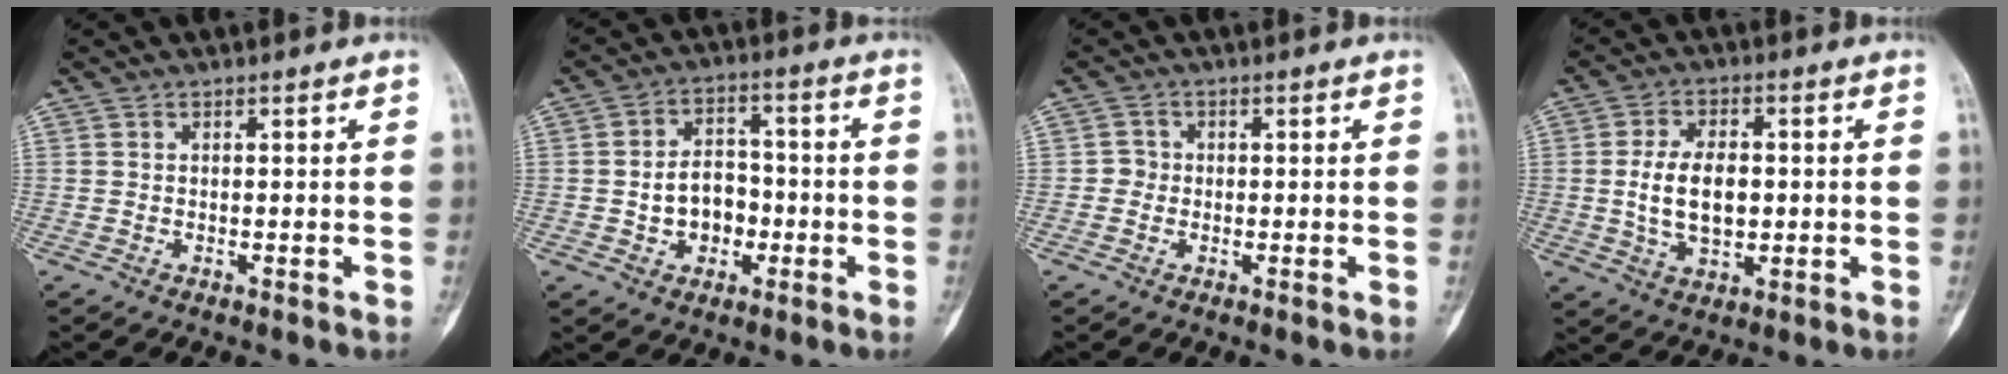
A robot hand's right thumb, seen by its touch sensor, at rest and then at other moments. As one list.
[{"total": 8.1, "force": [-1.6, 6.2, 4.9], "torque": [-0.042, 0.026, -0.029]}, {"total": 1.9, "force": [-0.4, 1.8, 0.4], "torque": [0.005, 0.009, -0.012]}, {"total": 9.5, "force": [-0.1, 5.6, 7.7], "torque": [-0.128, 0.001, 0.003]}]